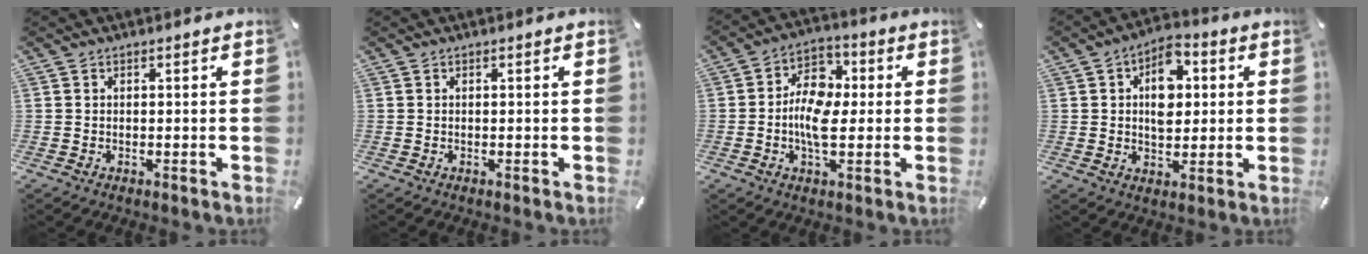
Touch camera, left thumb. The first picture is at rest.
{"total": 0.0}
{"total": 10.1, "force": [-1.4, 6.6, 7.6], "torque": [-0.146, 0.008, -0.029]}
{"total": 10.2, "force": [1.7, 7.2, 7.0], "torque": [-0.086, -0.001, 0.026]}